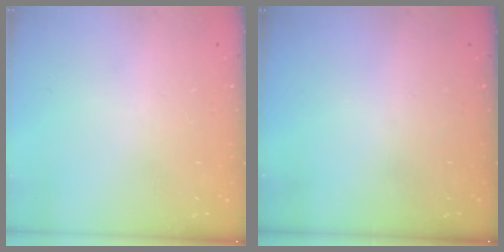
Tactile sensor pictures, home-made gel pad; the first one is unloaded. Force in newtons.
{"total": 0.0}